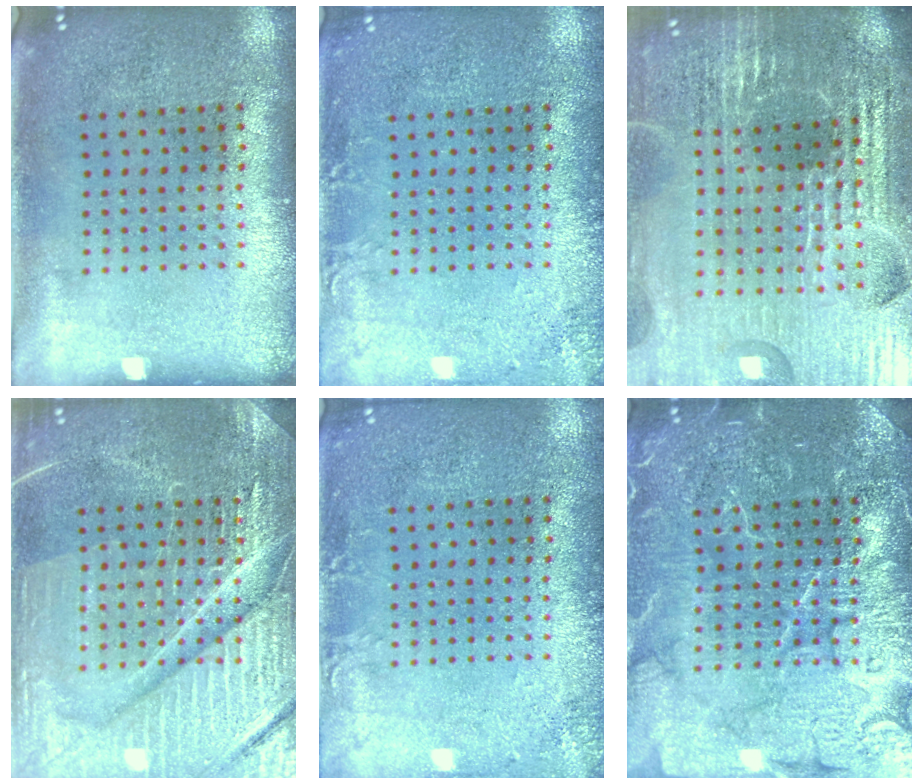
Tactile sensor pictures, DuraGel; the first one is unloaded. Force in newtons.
{"total": 1.9, "press": 1.9, "slide": 0.2}
{"total": 6.2, "press": 5.5, "slide": 2.8}
{"total": 7.3, "press": 7.3, "slide": 0.9}
{"total": 1.9, "press": 1.9, "slide": 0.2}
{"total": 6.9, "press": 6.8, "slide": 0.9}